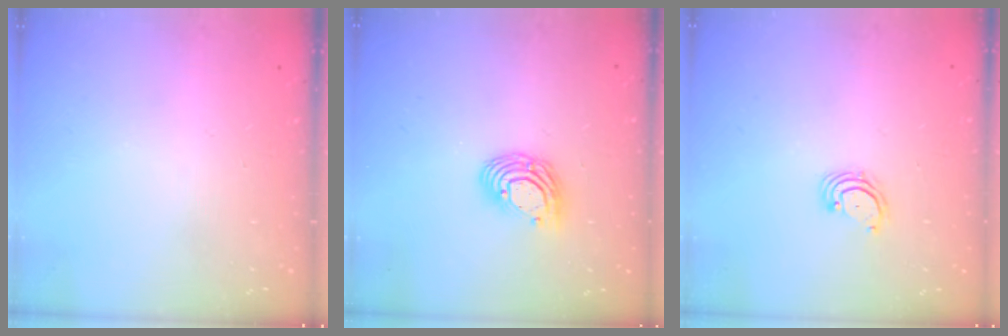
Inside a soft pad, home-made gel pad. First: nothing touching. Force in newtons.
{"total": 9.9, "press": 9.8, "slide": 0.7}
{"total": 2.6, "press": 2.6, "slide": 0.3}